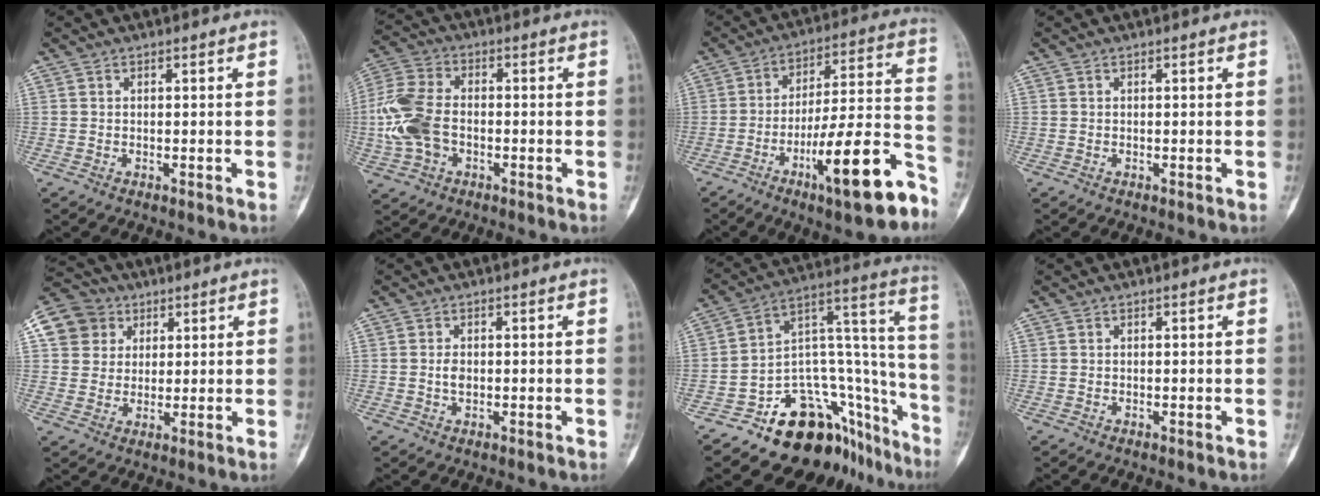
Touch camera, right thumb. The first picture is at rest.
{"total": 11.6, "force": [-1.8, 7.7, 8.5], "torque": [-0.187, 0.020, -0.041]}
{"total": 19.3, "force": [-10.3, 4.3, 15.7], "torque": [-0.228, 0.070, -0.154]}
{"total": 0.0}
{"total": 10.2, "force": [3.7, 9.2, 2.4], "torque": [-0.021, 0.005, 0.062]}
{"total": 1.9, "force": [0.0, 1.2, 1.5], "torque": [-0.027, 0.000, -0.001]}
{"total": 23.6, "force": [-14.7, 12.4, 13.6], "torque": [-0.103, 0.161, -0.218]}
{"total": 0.0}